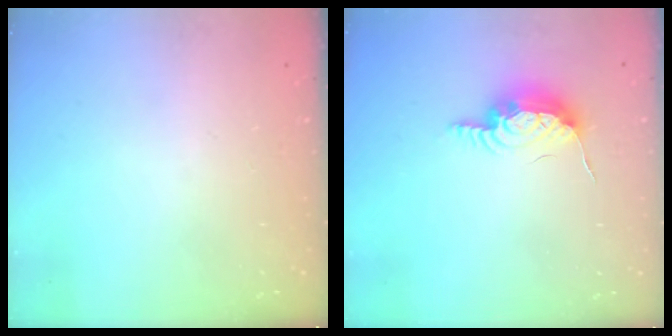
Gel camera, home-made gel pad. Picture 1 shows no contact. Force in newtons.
{"total": 11.2, "press": 10.9, "slide": 2.6}